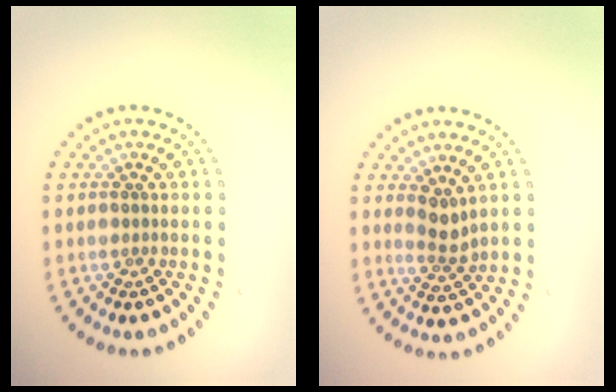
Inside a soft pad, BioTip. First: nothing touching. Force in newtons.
{"total": 2.0, "press": 1.5, "slide": 1.3}